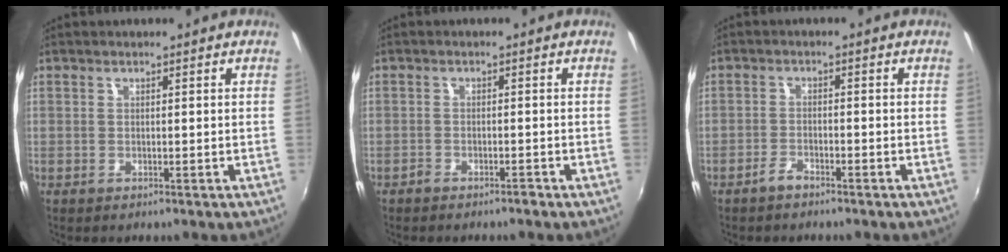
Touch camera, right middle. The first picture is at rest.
{"total": 1.6, "force": [-1.5, 0.4, 0.4], "torque": [-0.019, 0.001, -0.030]}
{"total": 2.3, "force": [-2.0, 0.7, 0.9], "torque": [-0.027, 0.001, -0.039]}